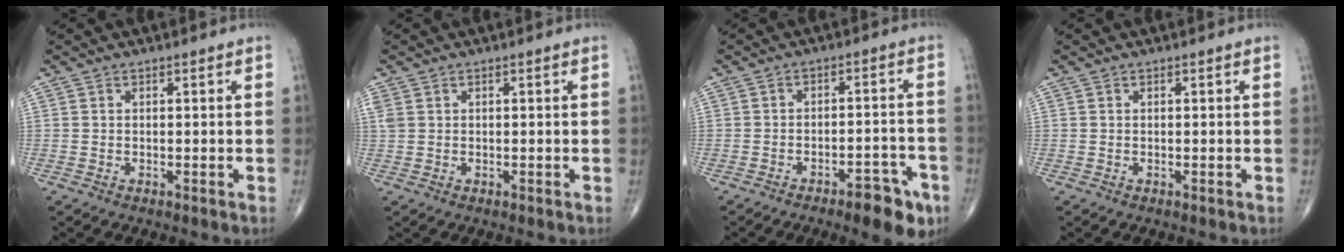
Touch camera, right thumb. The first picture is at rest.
{"total": 1.5, "force": [0.6, 1.1, 0.9], "torque": [-0.031, 0.009, 0.017]}
{"total": 8.7, "force": [-5.2, 3.1, 6.3], "torque": [-0.065, 0.034, -0.068]}
{"total": 0.0}